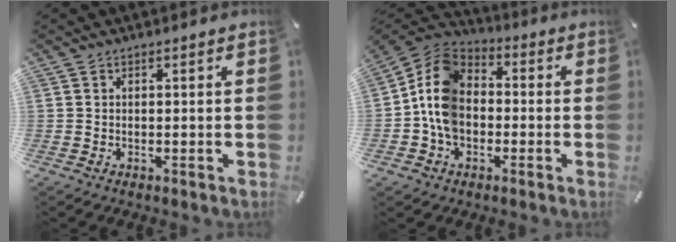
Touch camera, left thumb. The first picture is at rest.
{"total": 11.0, "force": [-2.5, 8.8, 6.1], "torque": [-0.150, 0.028, -0.051]}